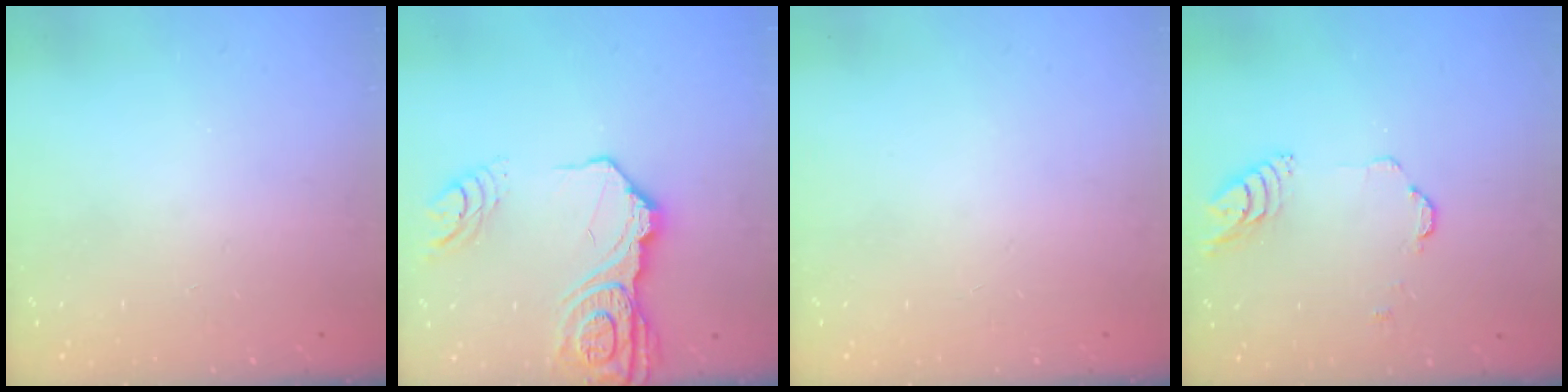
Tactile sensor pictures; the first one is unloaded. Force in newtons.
{"total": 17.1, "press": 17.0, "slide": 2.0}
{"total": 0.0}
{"total": 5.3, "press": 5.3, "slide": 0.6}